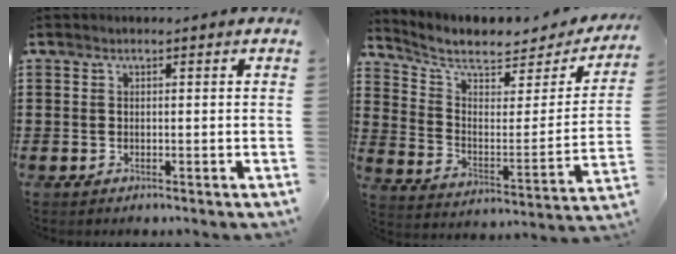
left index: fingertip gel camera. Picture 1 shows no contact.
{"total": 6.5, "force": [5.4, 1.7, 3.2], "torque": [-0.090, -0.038, 0.091]}